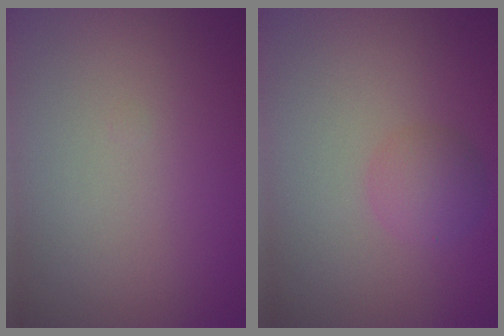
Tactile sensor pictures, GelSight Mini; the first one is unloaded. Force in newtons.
{"total": 2.1, "press": 2.1, "slide": 0.0}